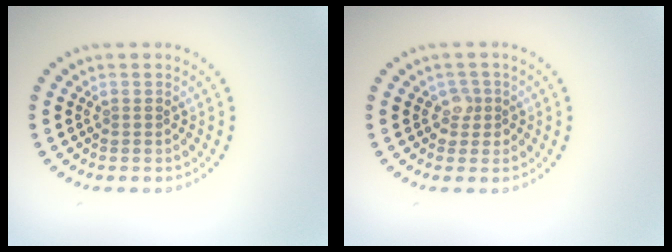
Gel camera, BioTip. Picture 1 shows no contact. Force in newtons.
{"total": 1.7, "press": 1.4, "slide": 0.9}